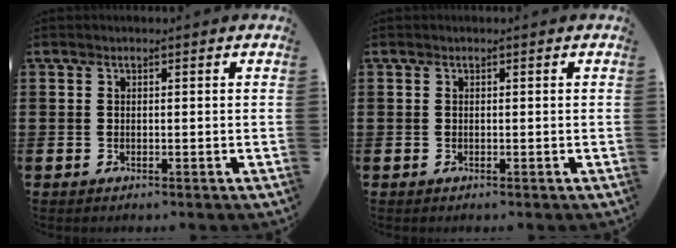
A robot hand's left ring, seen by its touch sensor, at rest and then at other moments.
{"total": 0.0}